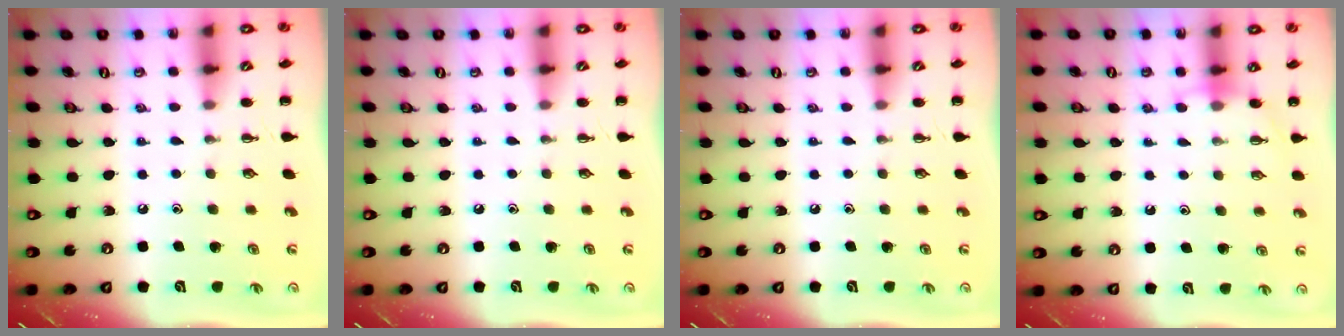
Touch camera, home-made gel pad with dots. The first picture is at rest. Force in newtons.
{"total": 0.0}
{"total": 0.0}
{"total": 5.3, "press": 5.1, "slide": 1.4}